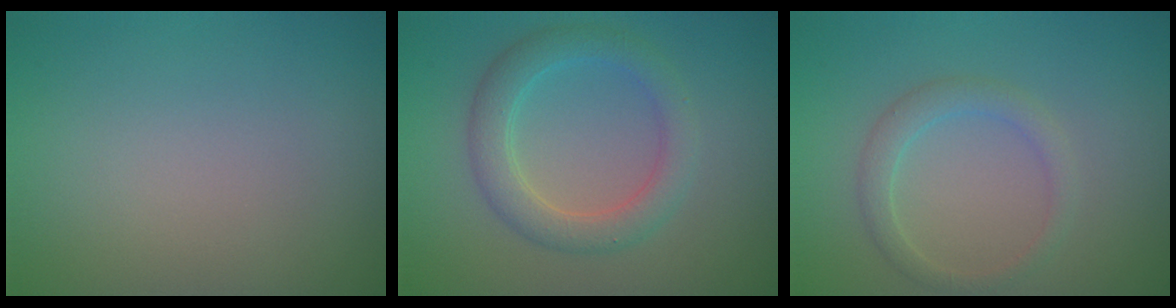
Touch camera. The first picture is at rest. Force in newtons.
{"total": 3.6, "press": 3.6, "slide": 0.1}
{"total": 2.0, "press": 2.0, "slide": 0.1}